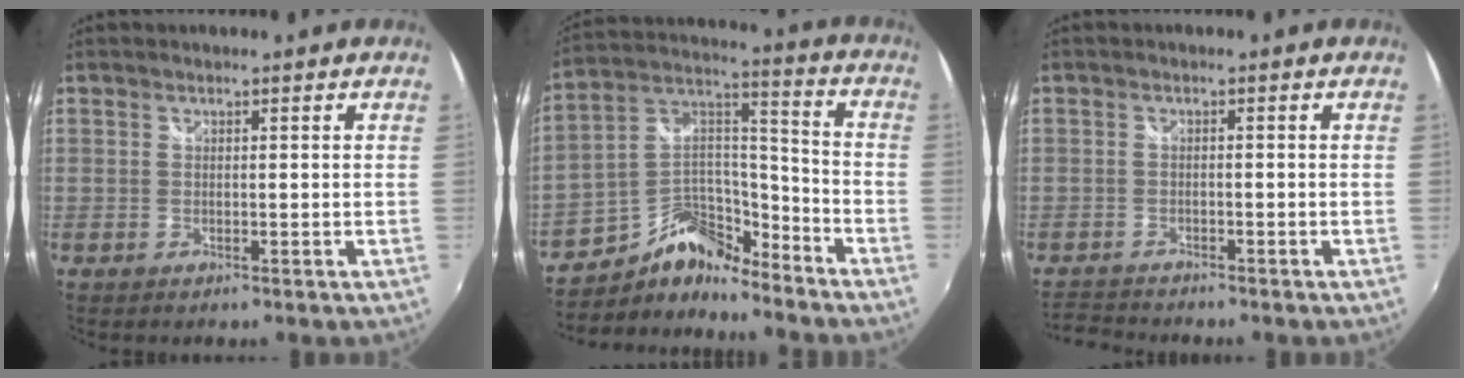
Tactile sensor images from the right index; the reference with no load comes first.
{"total": 13.2, "force": [-10.0, 7.0, 4.9], "torque": [-0.130, 0.046, -0.191]}
{"total": 3.3, "force": [-3.3, 0.6, 0.1], "torque": [-0.026, -0.009, -0.070]}